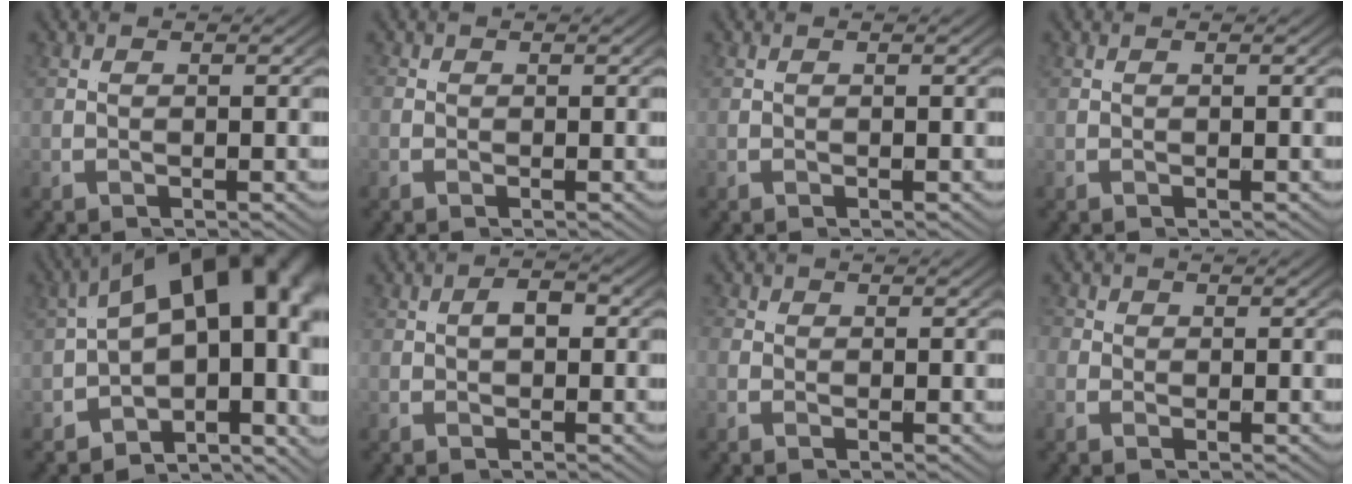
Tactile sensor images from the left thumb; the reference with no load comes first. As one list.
[{"total": 1.1, "force": [-0.1, 0.9, -0.6], "torque": [0.002, -0.008, 0.001]}, {"total": 0.0}, {"total": 0.0}, {"total": 13.1, "force": [0.1, 7.7, 10.6], "torque": [-0.137, 0.011, -0.012]}, {"total": 2.0, "force": [-0.4, 1.7, 1.1], "torque": [-0.023, -0.012, -0.002]}, {"total": 1.3, "force": [-0.3, 1.0, -0.8], "torque": [0.003, -0.009, -0.005]}, {"total": 2.1, "force": [0.1, 2.1, -0.5], "torque": [-0.005, -0.010, 0.004]}]